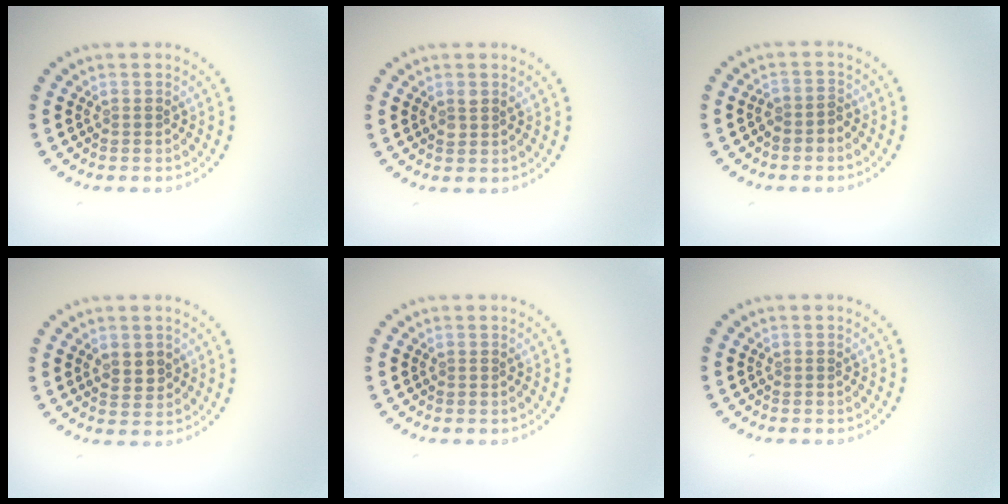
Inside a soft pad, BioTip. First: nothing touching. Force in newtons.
{"total": 1.0, "press": 1.0, "slide": 0.2}
{"total": 1.5, "press": 1.1, "slide": 0.9}
{"total": 1.6, "press": 1.5, "slide": 0.5}
{"total": 0.0}
{"total": 0.0}